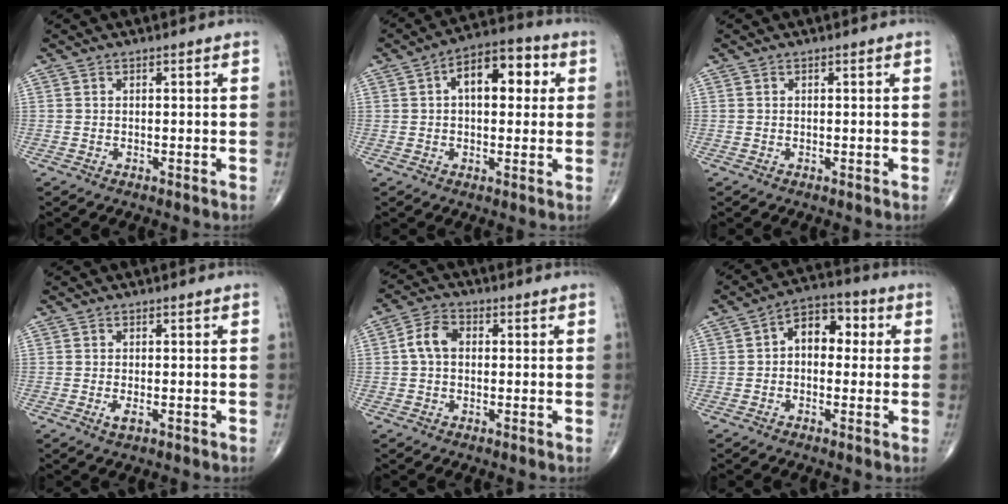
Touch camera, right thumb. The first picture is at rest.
{"total": 11.2, "force": [2.6, 6.1, 9.0], "torque": [-0.108, 0.022, 0.030]}
{"total": 0.0}
{"total": 1.8, "force": [-0.6, 0.7, 1.5], "torque": [-0.028, -0.003, -0.012]}
{"total": 5.3, "force": [0.4, 3.7, 3.8], "torque": [-0.072, 0.018, -0.001]}
{"total": 8.4, "force": [1.0, 5.6, 6.2], "torque": [-0.061, 0.028, 0.004]}